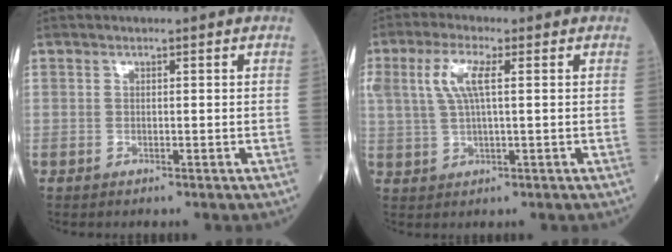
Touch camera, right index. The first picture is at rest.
{"total": 5.8, "force": [1.8, 1.3, 5.3], "torque": [-0.123, 0.011, 0.035]}